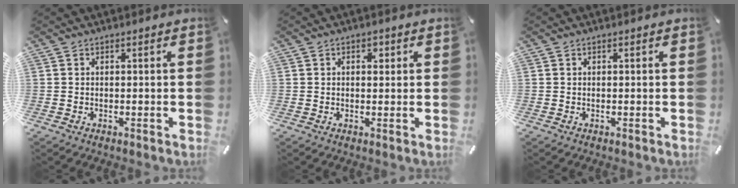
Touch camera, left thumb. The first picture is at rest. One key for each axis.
{"total": 1.8, "fx": 0.5, "fy": 1.4, "fz": 1.0, "tx": -0.006, "ty": 0.002, "tz": 0.002}
{"total": 0.0}